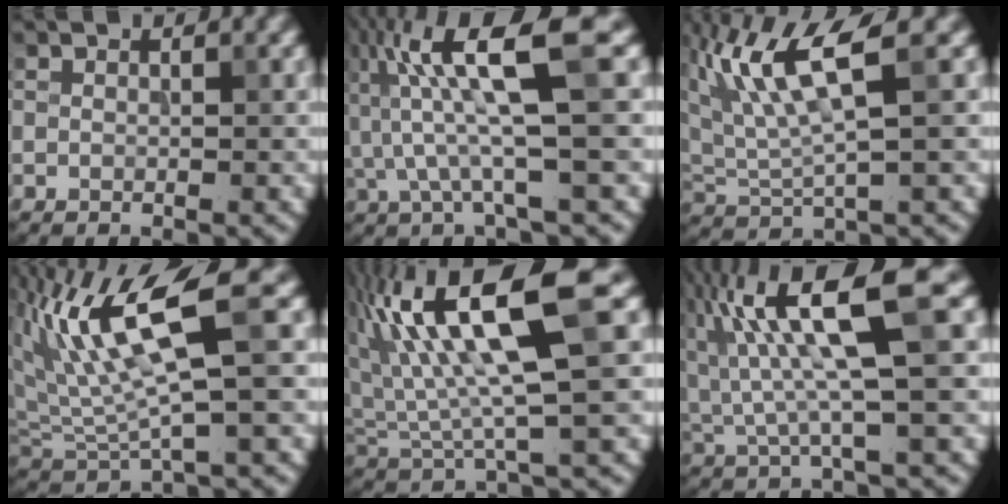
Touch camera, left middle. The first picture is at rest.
{"total": 8.7, "force": [1.1, 1.6, 8.5], "torque": [-0.163, 0.016, 0.021]}
{"total": 7.1, "force": [3.2, 1.7, 6.1], "torque": [-0.134, 0.006, 0.064]}
{"total": 8.5, "force": [2.8, 2.1, 7.7], "torque": [-0.157, -0.004, 0.059]}
{"total": 11.6, "force": [4.1, 2.7, 10.6], "torque": [-0.198, 0.015, 0.082]}
{"total": 10.0, "force": [2.6, 2.0, 9.5], "torque": [-0.187, 0.013, 0.052]}